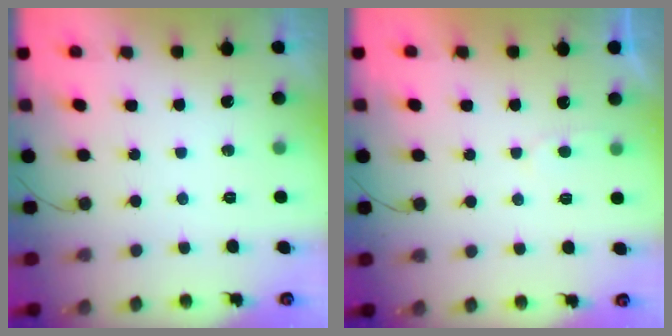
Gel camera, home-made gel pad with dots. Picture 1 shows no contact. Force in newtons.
{"total": 2.5, "press": 2.5, "slide": 0.3}